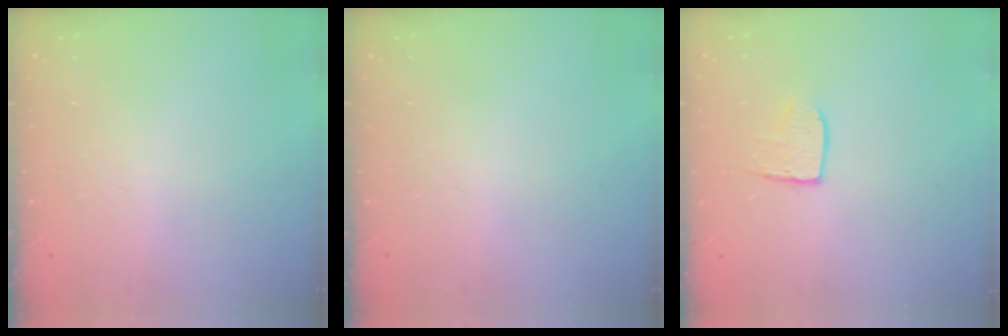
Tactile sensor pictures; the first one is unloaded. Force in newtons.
{"total": 0.0}
{"total": 8.4, "press": 8.4, "slide": 0.3}